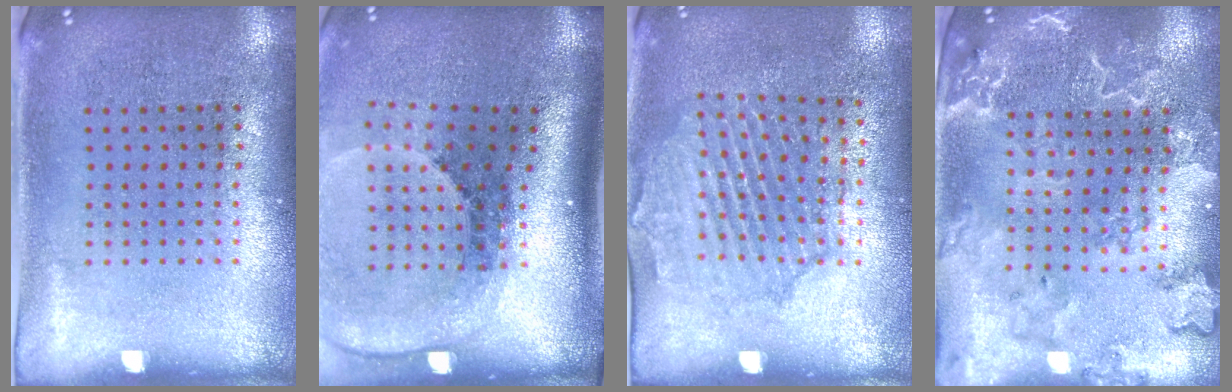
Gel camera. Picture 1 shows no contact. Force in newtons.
{"total": 2.8, "press": 1.8, "slide": 2.1}
{"total": 1.6, "press": 1.6, "slide": 0.3}
{"total": 2.6, "press": 2.5, "slide": 0.9}